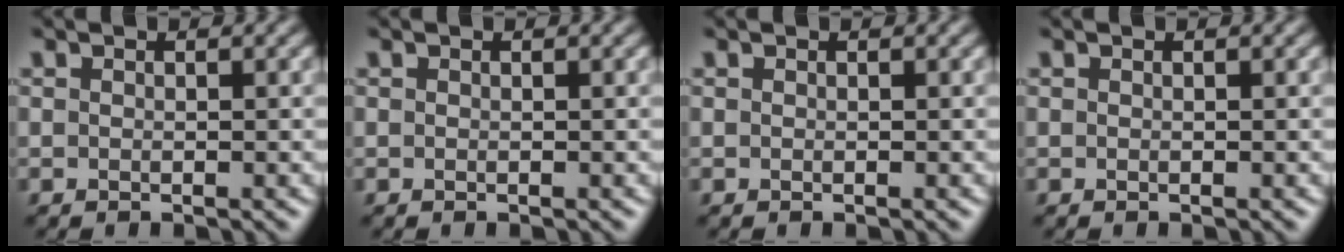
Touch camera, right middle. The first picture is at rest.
{"total": 0.0}
{"total": 0.0}
{"total": 0.0}